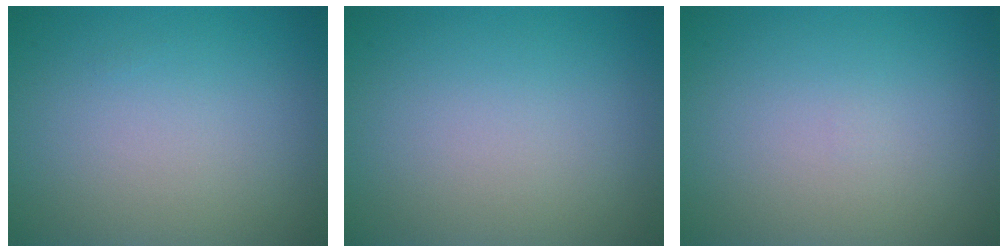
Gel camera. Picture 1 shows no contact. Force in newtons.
{"total": 0.0}
{"total": 0.0}